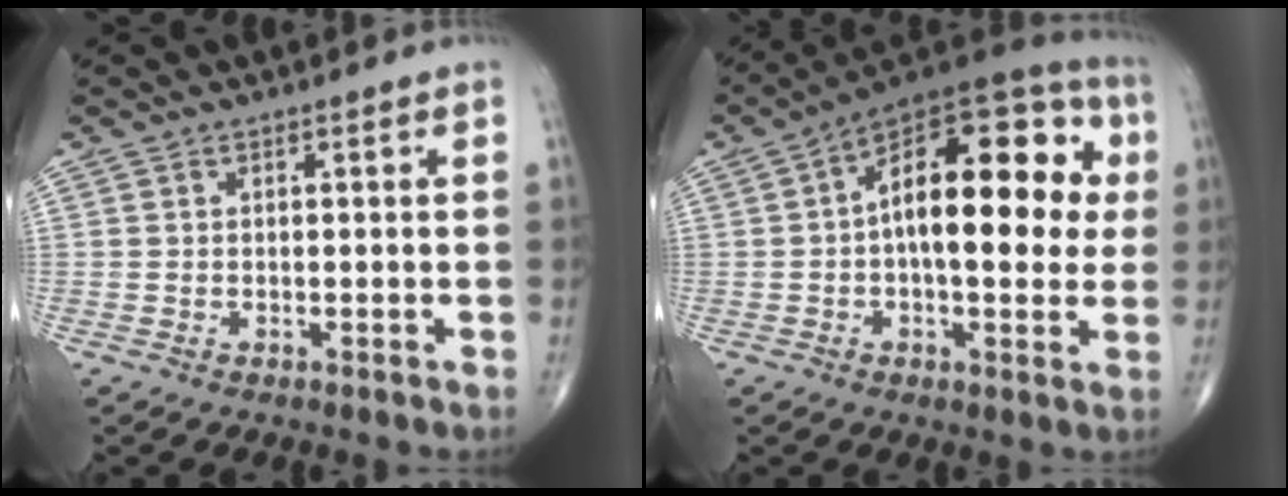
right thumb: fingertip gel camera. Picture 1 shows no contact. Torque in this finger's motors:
{"motor_torque": [0.19, 1.01, 1.33, 0.09, 0.13]}